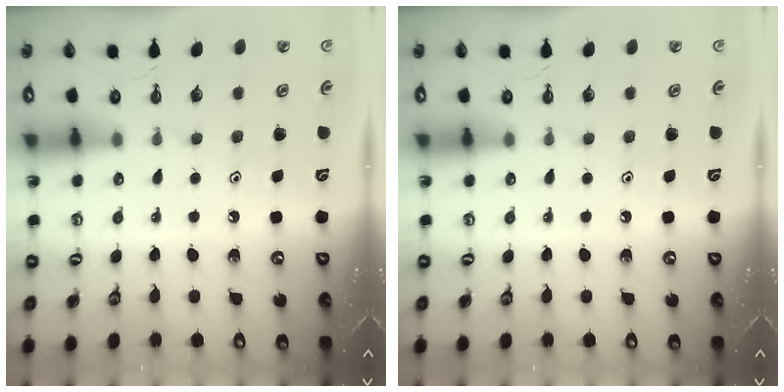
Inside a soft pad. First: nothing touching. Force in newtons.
{"total": 0.0}